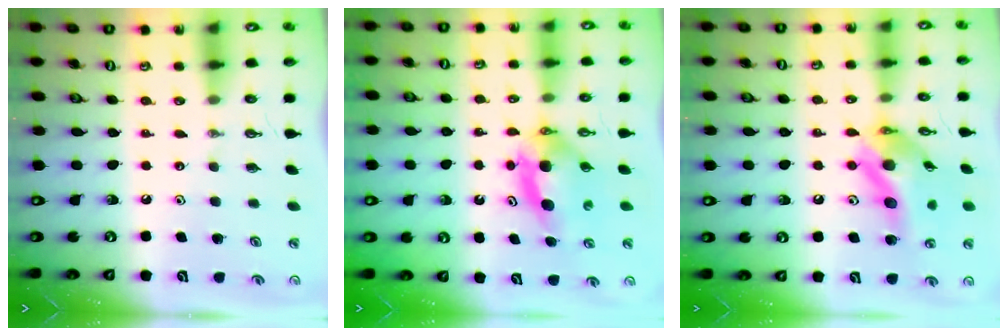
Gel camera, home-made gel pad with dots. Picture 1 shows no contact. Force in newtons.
{"total": 5.5, "press": 5.1, "slide": 1.9}
{"total": 15.6, "press": 15.5, "slide": 1.7}